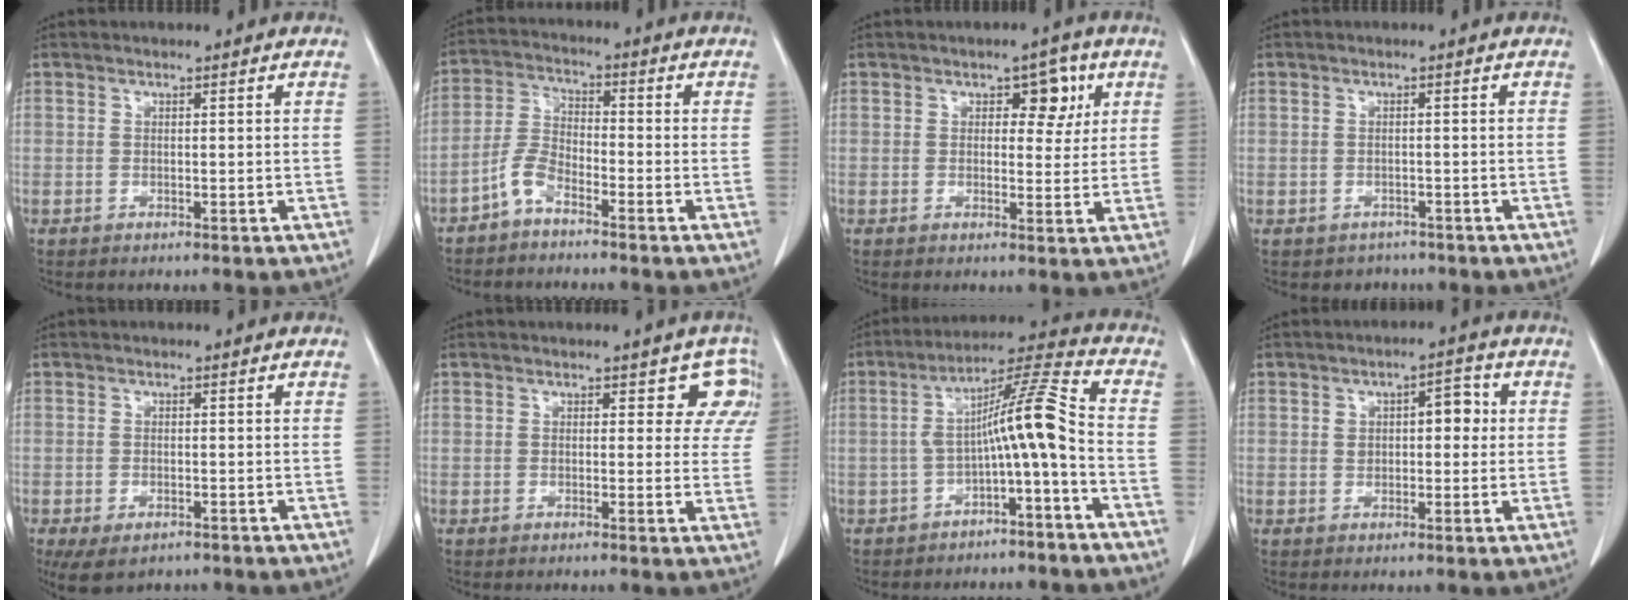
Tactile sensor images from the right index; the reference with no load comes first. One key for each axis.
{"total": 4.6, "fx": -3.4, "fy": 1.6, "fz": 2.6, "tx": -0.063, "ty": 0.004, "tz": -0.077}
{"total": 4.5, "fx": 1.8, "fy": 2.5, "fz": 3.3, "tx": -0.034, "ty": 0.010, "tz": 0.024}
{"total": 2.5, "fx": -1.6, "fy": 1.9, "fz": -0.3, "tx": -0.001, "ty": 0.008, "tz": -0.025}
{"total": 5.6, "fx": -3.7, "fy": 2.8, "fz": 3.2, "tx": -0.058, "ty": -0.011, "tz": -0.056}
{"total": 4.6, "fx": 2.4, "fy": 3.0, "fz": 2.6, "tx": 0.006, "ty": -0.001, "tz": 0.009}
{"total": 9.7, "fx": -2.6, "fy": 0.0, "fz": 9.3, "tx": -0.151, "ty": 0.036, "tz": -0.045}
{"total": 5.3, "fx": 1.1, "fy": 2.7, "fz": 4.4, "tx": -0.065, "ty": 0.023, "tz": 0.020}